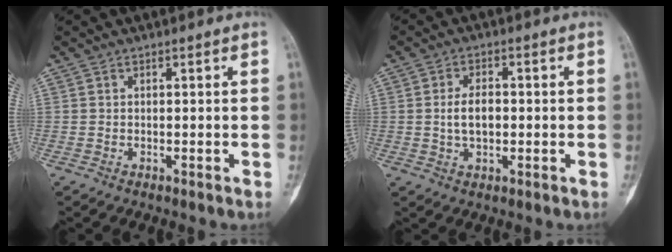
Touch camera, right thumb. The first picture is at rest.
{"total": 5.1, "force": [-0.3, 2.9, 4.2], "torque": [-0.076, 0.008, -0.006]}